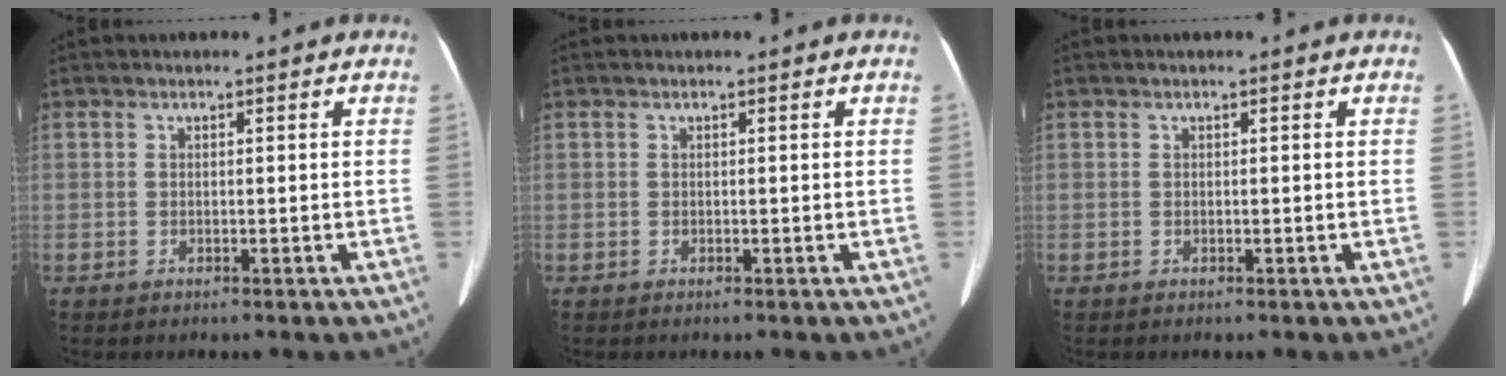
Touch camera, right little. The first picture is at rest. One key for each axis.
{"total": 0.0}
{"total": 0.0}